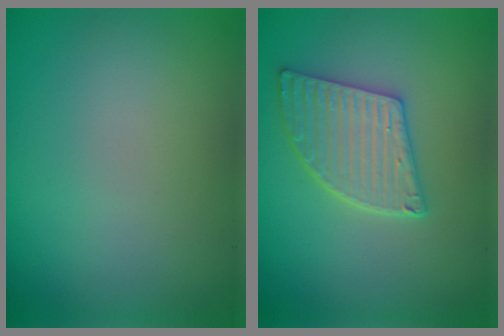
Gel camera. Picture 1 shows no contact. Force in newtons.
{"total": 4.1, "press": 3.6, "slide": 1.8}